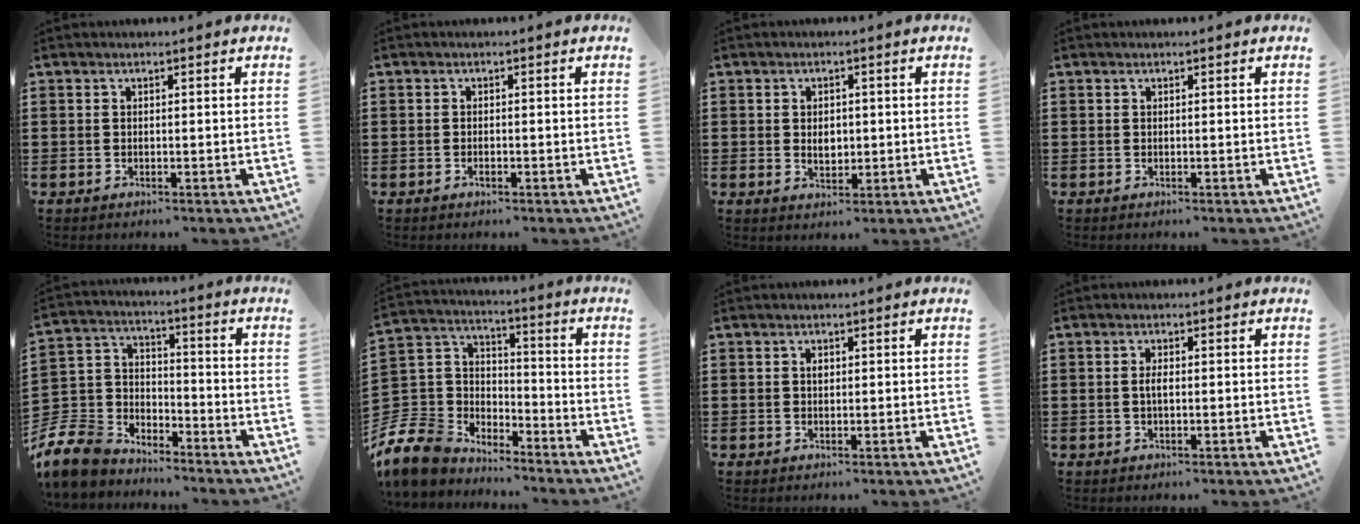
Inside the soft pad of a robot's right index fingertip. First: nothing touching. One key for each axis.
{"total": 0.8, "fx": -0.5, "fy": 0.1, "fz": 0.6, "tx": -0.013, "ty": -0.008, "tz": -0.007}
{"total": 2.7, "fx": 0.1, "fy": 1.9, "fz": 2.0, "tx": -0.034, "ty": 0.005, "tz": -0.001}
{"total": 0.0}
{"total": 8.4, "fx": -7.3, "fy": 3.9, "fz": 1.8, "tx": -0.086, "ty": 0.003, "tz": -0.154}
{"total": 8.4, "fx": -6.2, "fy": 5.3, "fz": 1.8, "tx": -0.100, "ty": -0.003, "tz": -0.131}
{"total": 0.9, "fx": 0.2, "fy": 0.6, "fz": 0.7, "tx": -0.016, "ty": 0.002, "tz": 0.004}
{"total": 1.8, "fx": -0.1, "fy": 0.6, "fz": 1.7, "tx": -0.032, "ty": 0.001, "tz": -0.003}